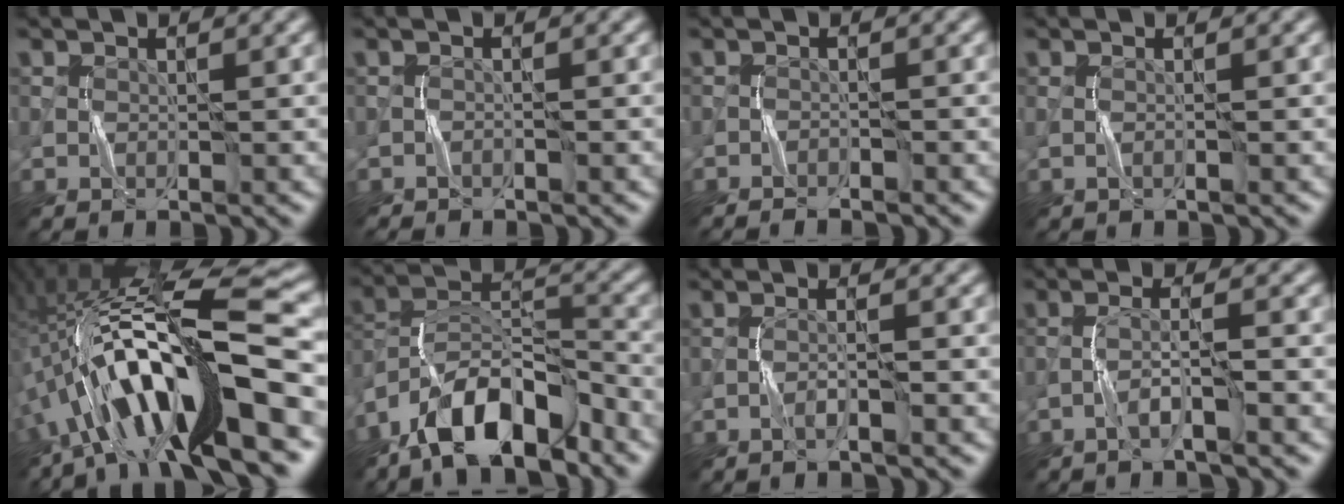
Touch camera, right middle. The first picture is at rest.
{"total": 0.7, "force": [-0.7, 0.1, 0.1], "torque": [-0.002, 0.001, -0.013]}
{"total": 1.8, "force": [-1.7, 0.1, 0.6], "torque": [-0.017, 0.001, -0.031]}
{"total": 0.8, "force": [-0.1, 0.1, 0.8], "torque": [-0.017, -0.003, -0.004]}
{"total": 16.8, "force": [-4.7, 4.3, 15.6], "torque": [-0.273, 0.041, -0.082]}
{"total": 10.3, "force": [-7.3, 3.7, 6.2], "torque": [-0.102, 0.012, -0.145]}
{"total": 1.4, "force": [-0.9, 0.0, 1.1], "torque": [-0.021, 0.008, -0.021]}
{"total": 2.8, "force": [-1.6, 0.1, 2.2], "torque": [-0.044, 0.014, -0.035]}